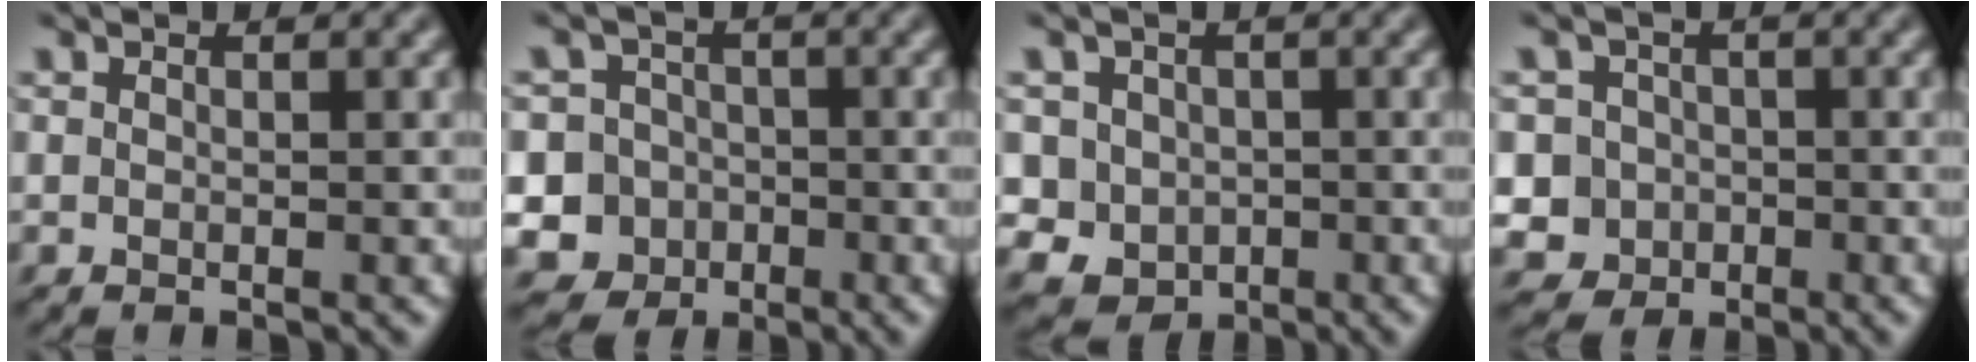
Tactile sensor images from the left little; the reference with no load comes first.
{"total": 8.5, "force": [-3.1, 7.7, 1.5], "torque": [-0.026, 0.003, -0.089]}
{"total": 6.1, "force": [-0.4, 5.7, 2.0], "torque": [-0.042, 0.023, -0.035]}
{"total": 5.5, "force": [-1.2, 5.3, 1.1], "torque": [-0.013, 0.017, -0.051]}